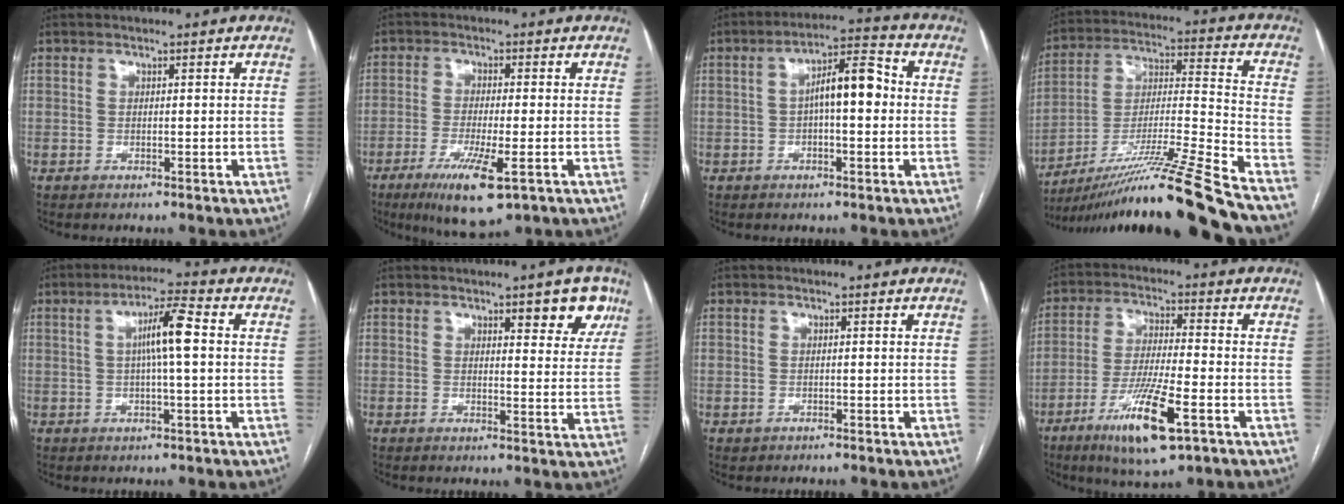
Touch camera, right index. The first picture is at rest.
{"total": 9.1, "force": [-4.4, 1.3, 7.8], "torque": [-0.143, -0.025, -0.069]}
{"total": 8.1, "force": [0.2, 2.3, 7.8], "torque": [-0.130, 0.032, 0.000]}
{"total": 22.6, "force": [-18.0, -2.2, 13.5], "torque": [-0.210, -0.024, -0.311]}
{"total": 6.7, "force": [0.8, 0.0, 6.7], "torque": [-0.118, 0.011, 0.012]}
{"total": 6.1, "force": [3.7, 1.8, 4.5], "torque": [-0.045, 0.001, 0.041]}
{"total": 0.8, "force": [-0.4, 0.7, 0.0], "torque": [-0.004, 0.003, -0.006]}
{"total": 12.4, "force": [-6.1, 1.6, 10.6], "torque": [-0.203, -0.024, -0.105]}